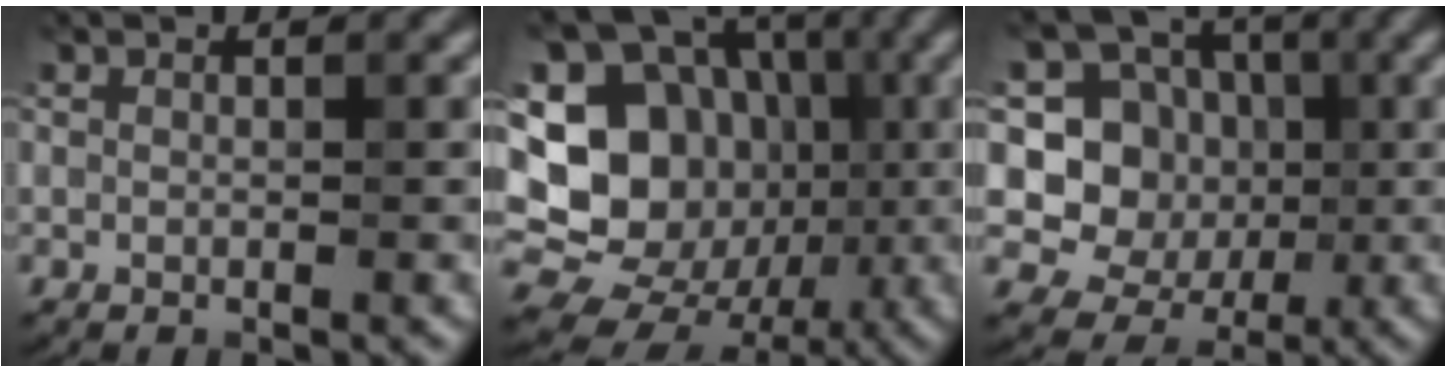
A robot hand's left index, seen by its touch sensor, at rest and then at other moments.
{"total": 21.5, "force": [-0.6, 19.4, 9.2], "torque": [-0.188, 0.042, -0.039]}
{"total": 8.2, "force": [0.3, 7.5, 3.4], "torque": [-0.065, 0.001, -0.018]}